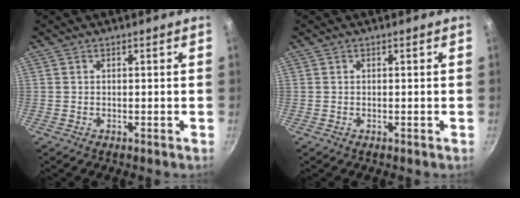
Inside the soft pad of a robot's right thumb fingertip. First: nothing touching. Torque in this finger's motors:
{"motor_torque": [-0.28, 0.10, 0.16, 0.32, -0.02]}